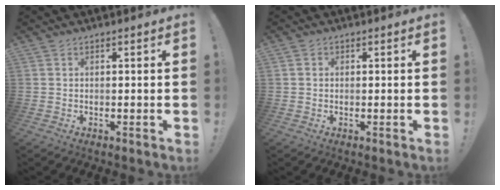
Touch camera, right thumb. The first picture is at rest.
{"total": 1.0, "force": [0.0, 0.9, 0.3], "torque": [0.002, 0.001, -0.001]}